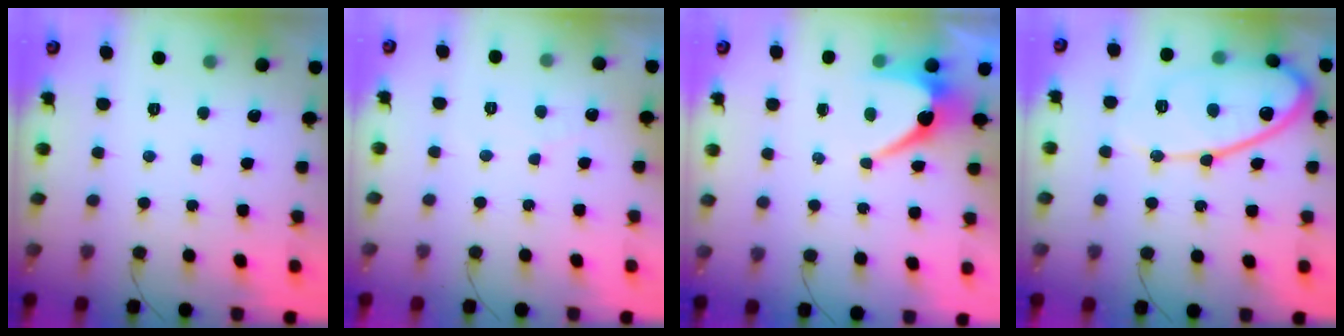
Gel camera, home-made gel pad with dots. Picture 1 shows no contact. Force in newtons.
{"total": 1.9, "press": 1.9, "slide": 0.2}
{"total": 6.8, "press": 6.8, "slide": 0.6}
{"total": 13.8, "press": 13.7, "slide": 1.3}